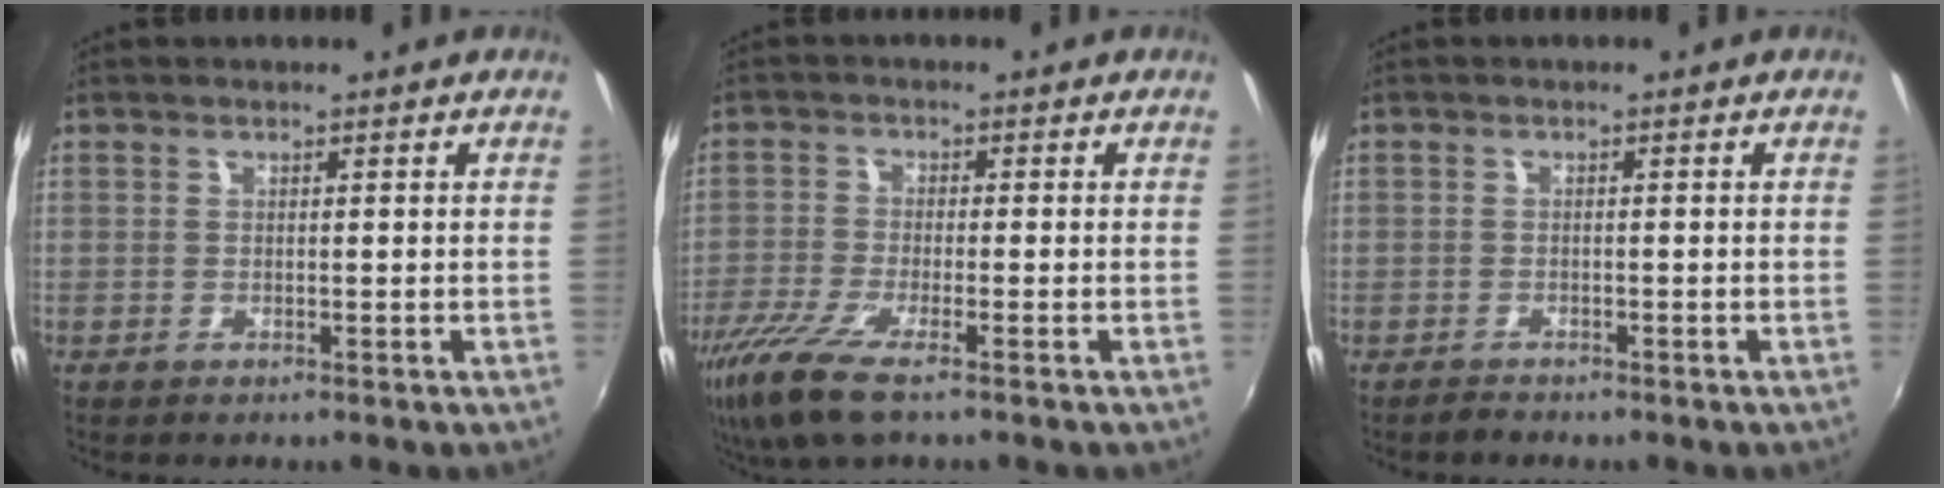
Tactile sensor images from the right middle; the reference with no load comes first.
{"total": 9.3, "force": [-6.4, 1.5, 6.6], "torque": [-0.156, -0.036, -0.123]}
{"total": 1.4, "force": [-1.2, 0.5, 0.0], "torque": [-0.005, 0.000, -0.023]}